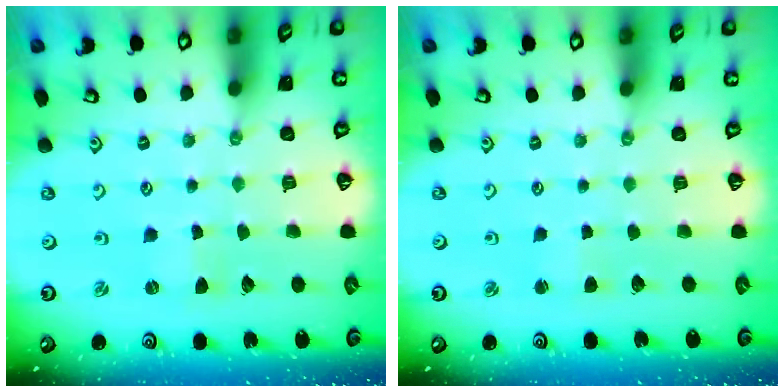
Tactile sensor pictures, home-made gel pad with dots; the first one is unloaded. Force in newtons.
{"total": 1.2, "press": 1.2, "slide": 0.2}